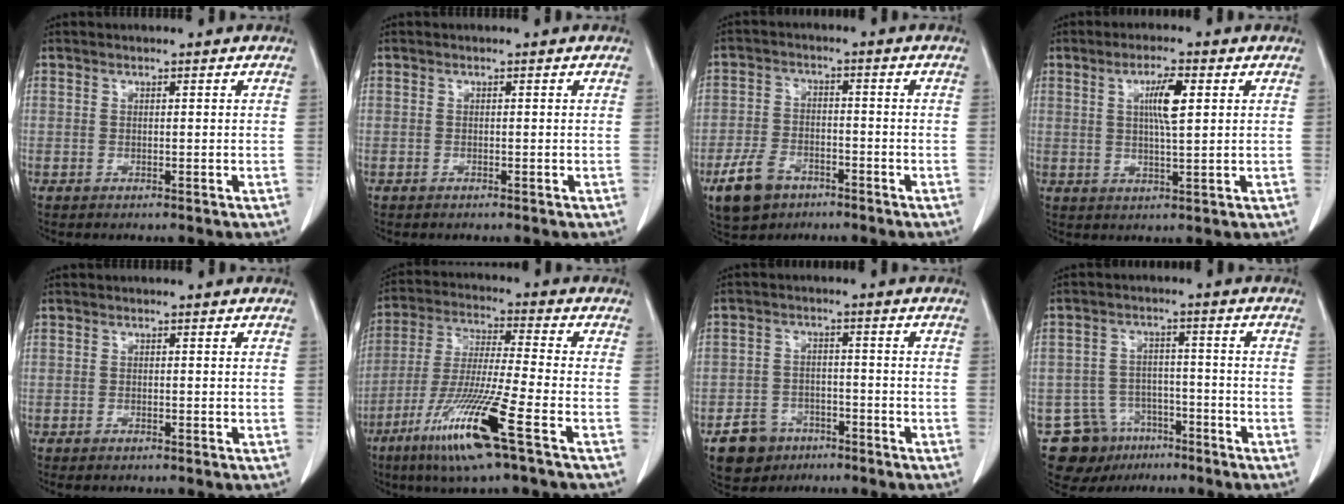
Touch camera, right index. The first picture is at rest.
{"total": 0.0}
{"total": 7.3, "force": [-4.5, 4.5, 3.6], "torque": [-0.083, 0.001, -0.077]}
{"total": 5.4, "force": [1.5, 0.6, 5.2], "torque": [-0.094, -0.001, 0.027]}
{"total": 0.8, "force": [-0.7, 0.1, 0.4], "torque": [-0.012, -0.002, -0.008]}
{"total": 14.6, "force": [-7.4, -0.8, 12.5], "torque": [-0.259, -0.035, -0.140]}
{"total": 6.1, "force": [-3.7, 4.6, 1.2], "torque": [-0.028, 0.009, -0.058]}
{"total": 9.0, "force": [-5.8, 6.7, 1.3], "torque": [-0.026, 0.021, -0.086]}